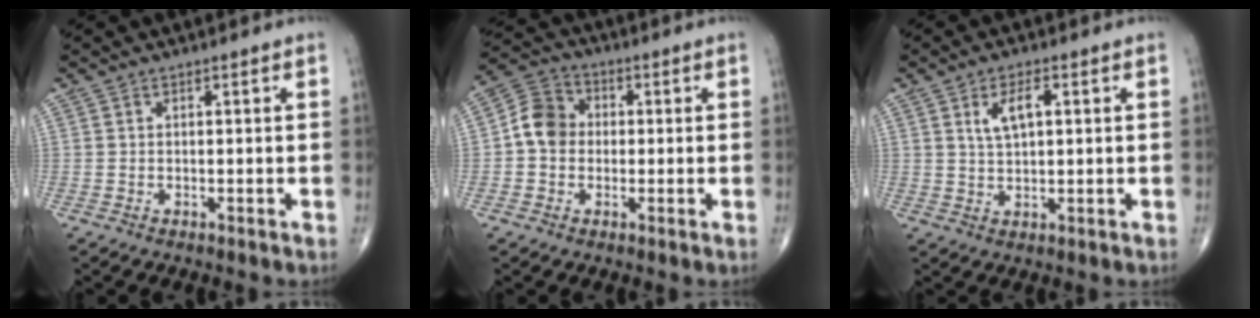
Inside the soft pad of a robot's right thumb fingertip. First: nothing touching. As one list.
[{"total": 6.7, "force": [-0.2, 5.7, 3.5], "torque": [-0.050, 0.022, -0.017]}, {"total": 4.9, "force": [1.6, 2.1, 4.2], "torque": [-0.076, 0.001, 0.031]}]